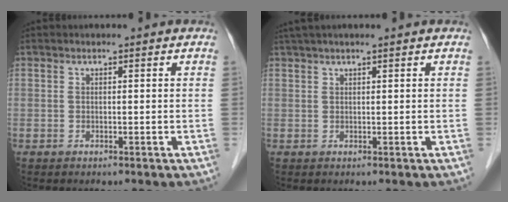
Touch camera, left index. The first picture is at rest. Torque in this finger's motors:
{"motor_torque": [0.82, -0.88, 0.20, 0.05]}